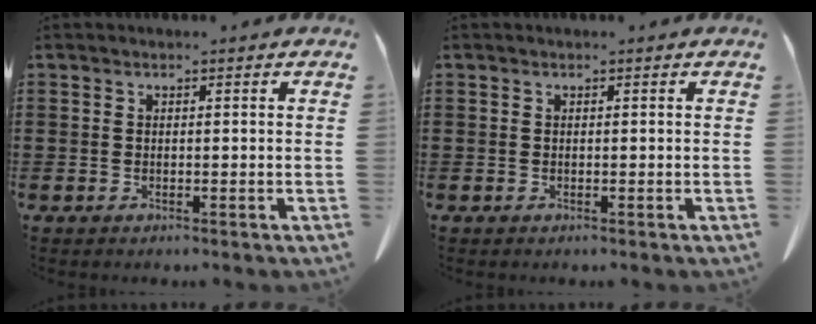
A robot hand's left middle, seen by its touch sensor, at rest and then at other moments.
{"total": 0.0}